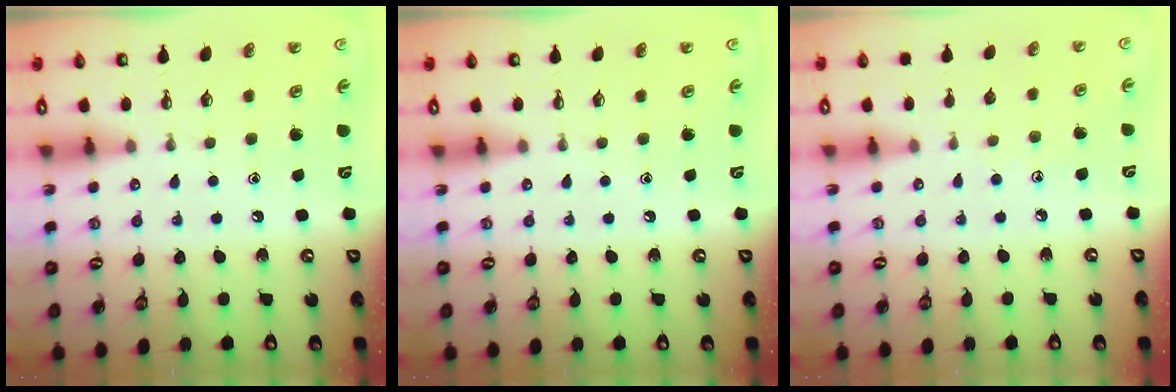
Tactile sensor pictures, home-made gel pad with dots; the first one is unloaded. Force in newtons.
{"total": 0.0}
{"total": 3.5, "press": 3.5, "slide": 0.4}